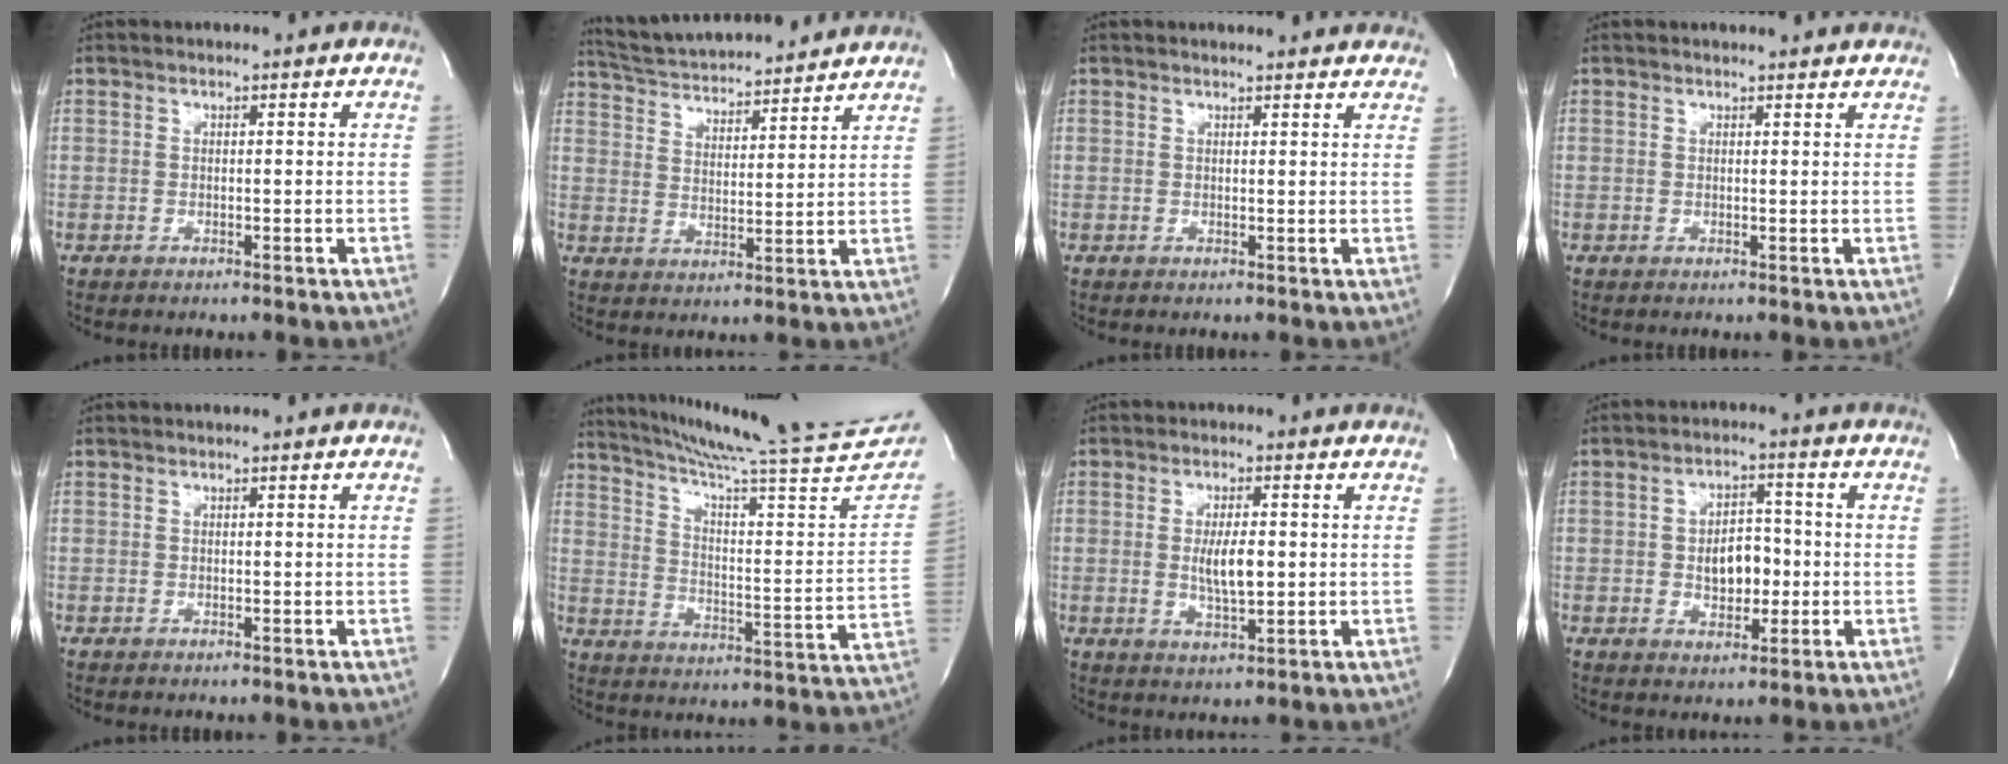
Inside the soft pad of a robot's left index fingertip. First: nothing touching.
{"total": 16.6, "force": [15.4, 2.3, 5.6], "torque": [-0.098, 0.029, 0.239]}
{"total": 7.0, "force": [6.6, 1.3, 1.7], "torque": [-0.017, 0.000, 0.058]}
{"total": 3.9, "force": [3.8, 0.6, 0.8], "torque": [-0.016, 0.003, 0.033]}
{"total": 0.0}
{"total": 28.4, "force": [25.4, -0.1, 12.6], "torque": [-0.201, -0.098, 0.330]}
{"total": 4.7, "force": [-0.3, 1.2, 4.5], "torque": [-0.086, -0.012, -0.002]}
{"total": 5.8, "force": [-1.0, 3.5, 4.5], "torque": [-0.075, 0.002, -0.013]}